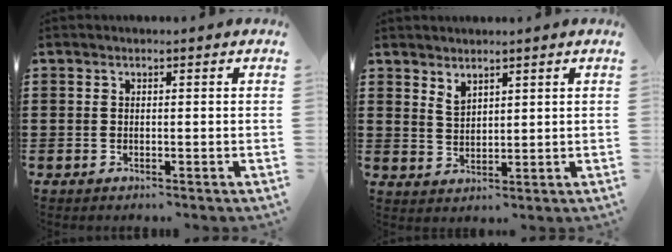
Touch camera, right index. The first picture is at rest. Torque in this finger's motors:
{"motor_torque": [-0.30, 0.68, 0.00, 0.00]}